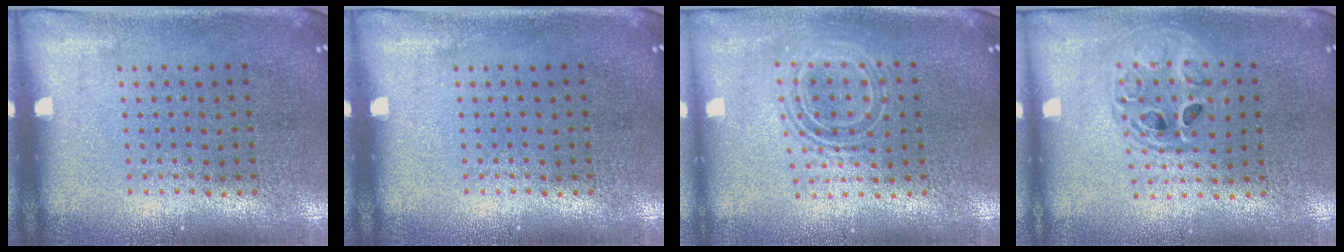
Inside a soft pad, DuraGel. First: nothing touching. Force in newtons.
{"total": 0.0}
{"total": 1.6, "press": 1.3, "slide": 1.0}
{"total": 1.4, "press": 1.2, "slide": 0.7}